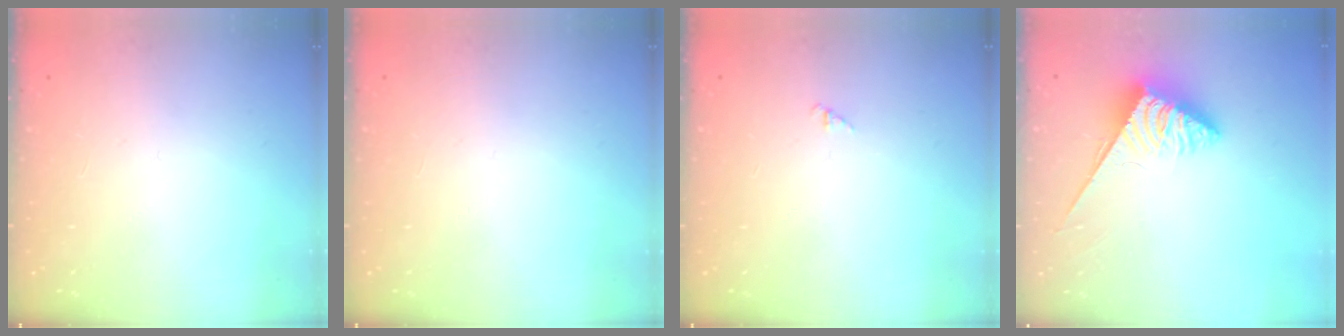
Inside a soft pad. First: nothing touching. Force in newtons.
{"total": 0.0}
{"total": 1.3, "press": 1.2, "slide": 0.3}
{"total": 3.9, "press": 3.9, "slide": 0.5}